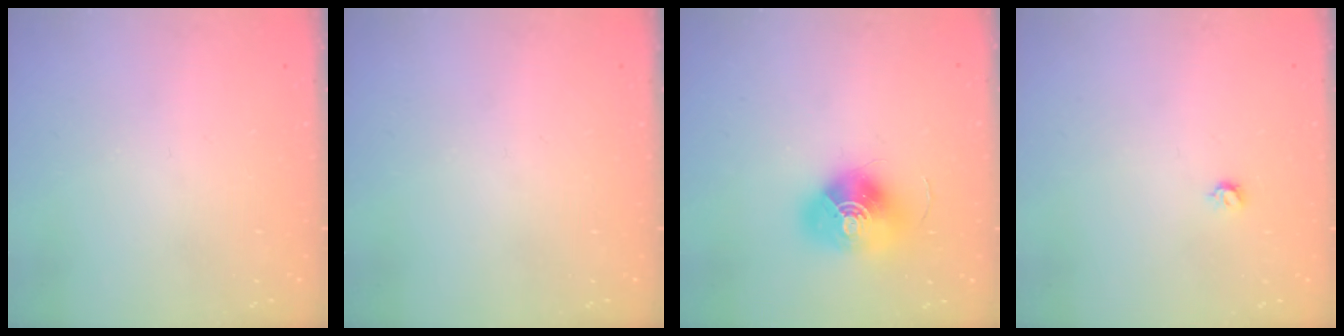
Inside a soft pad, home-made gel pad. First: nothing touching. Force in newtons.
{"total": 0.0}
{"total": 16.2, "press": 16.2, "slide": 0.5}
{"total": 3.7, "press": 3.6, "slide": 0.7}